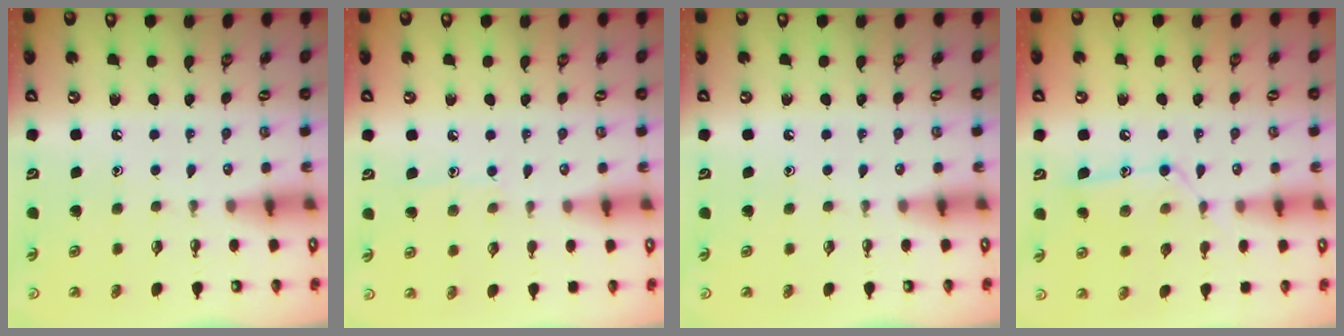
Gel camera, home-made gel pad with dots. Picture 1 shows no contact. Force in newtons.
{"total": 6.3, "press": 6.2, "slide": 0.7}
{"total": 0.0}
{"total": 12.8, "press": 12.7, "slide": 0.7}